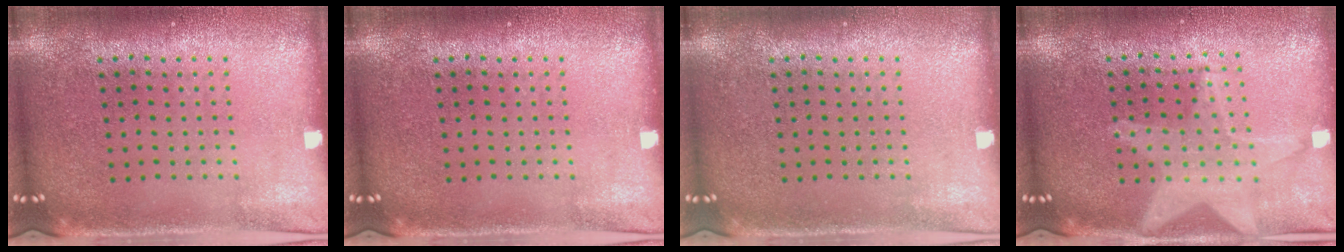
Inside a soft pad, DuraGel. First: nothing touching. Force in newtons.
{"total": 0.0}
{"total": 0.0}
{"total": 1.9, "press": 1.7, "slide": 0.9}